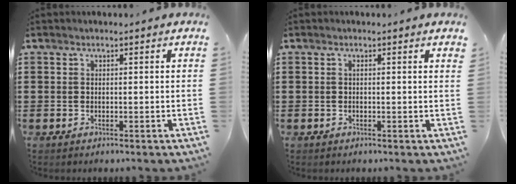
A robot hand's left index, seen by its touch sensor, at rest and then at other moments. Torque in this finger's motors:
{"motor_torque": [0.00, 0.00, 0.00, 0.00]}